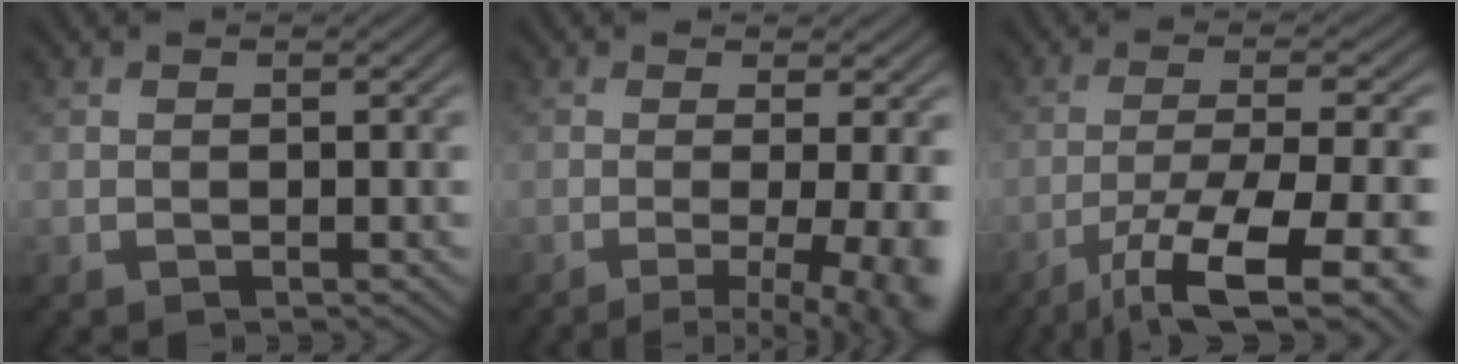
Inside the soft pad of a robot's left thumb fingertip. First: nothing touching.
{"total": 9.0, "force": [-2.2, 2.3, 8.4], "torque": [-0.096, -0.006, -0.023]}
{"total": 14.3, "force": [-8.3, 3.5, 11.1], "torque": [-0.189, -0.018, -0.120]}